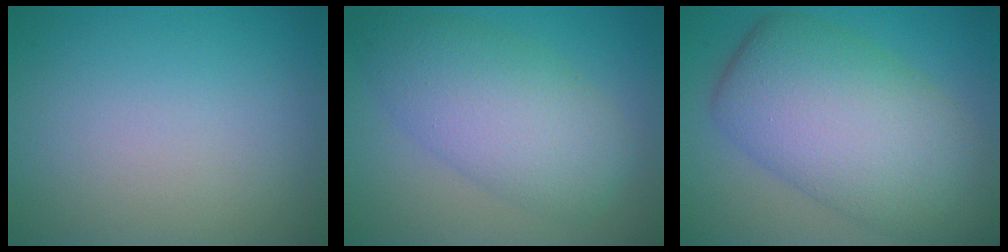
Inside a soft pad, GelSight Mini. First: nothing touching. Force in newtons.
{"total": 7.2, "press": 7.2, "slide": 0.2}
{"total": 11.1, "press": 11.1, "slide": 0.5}